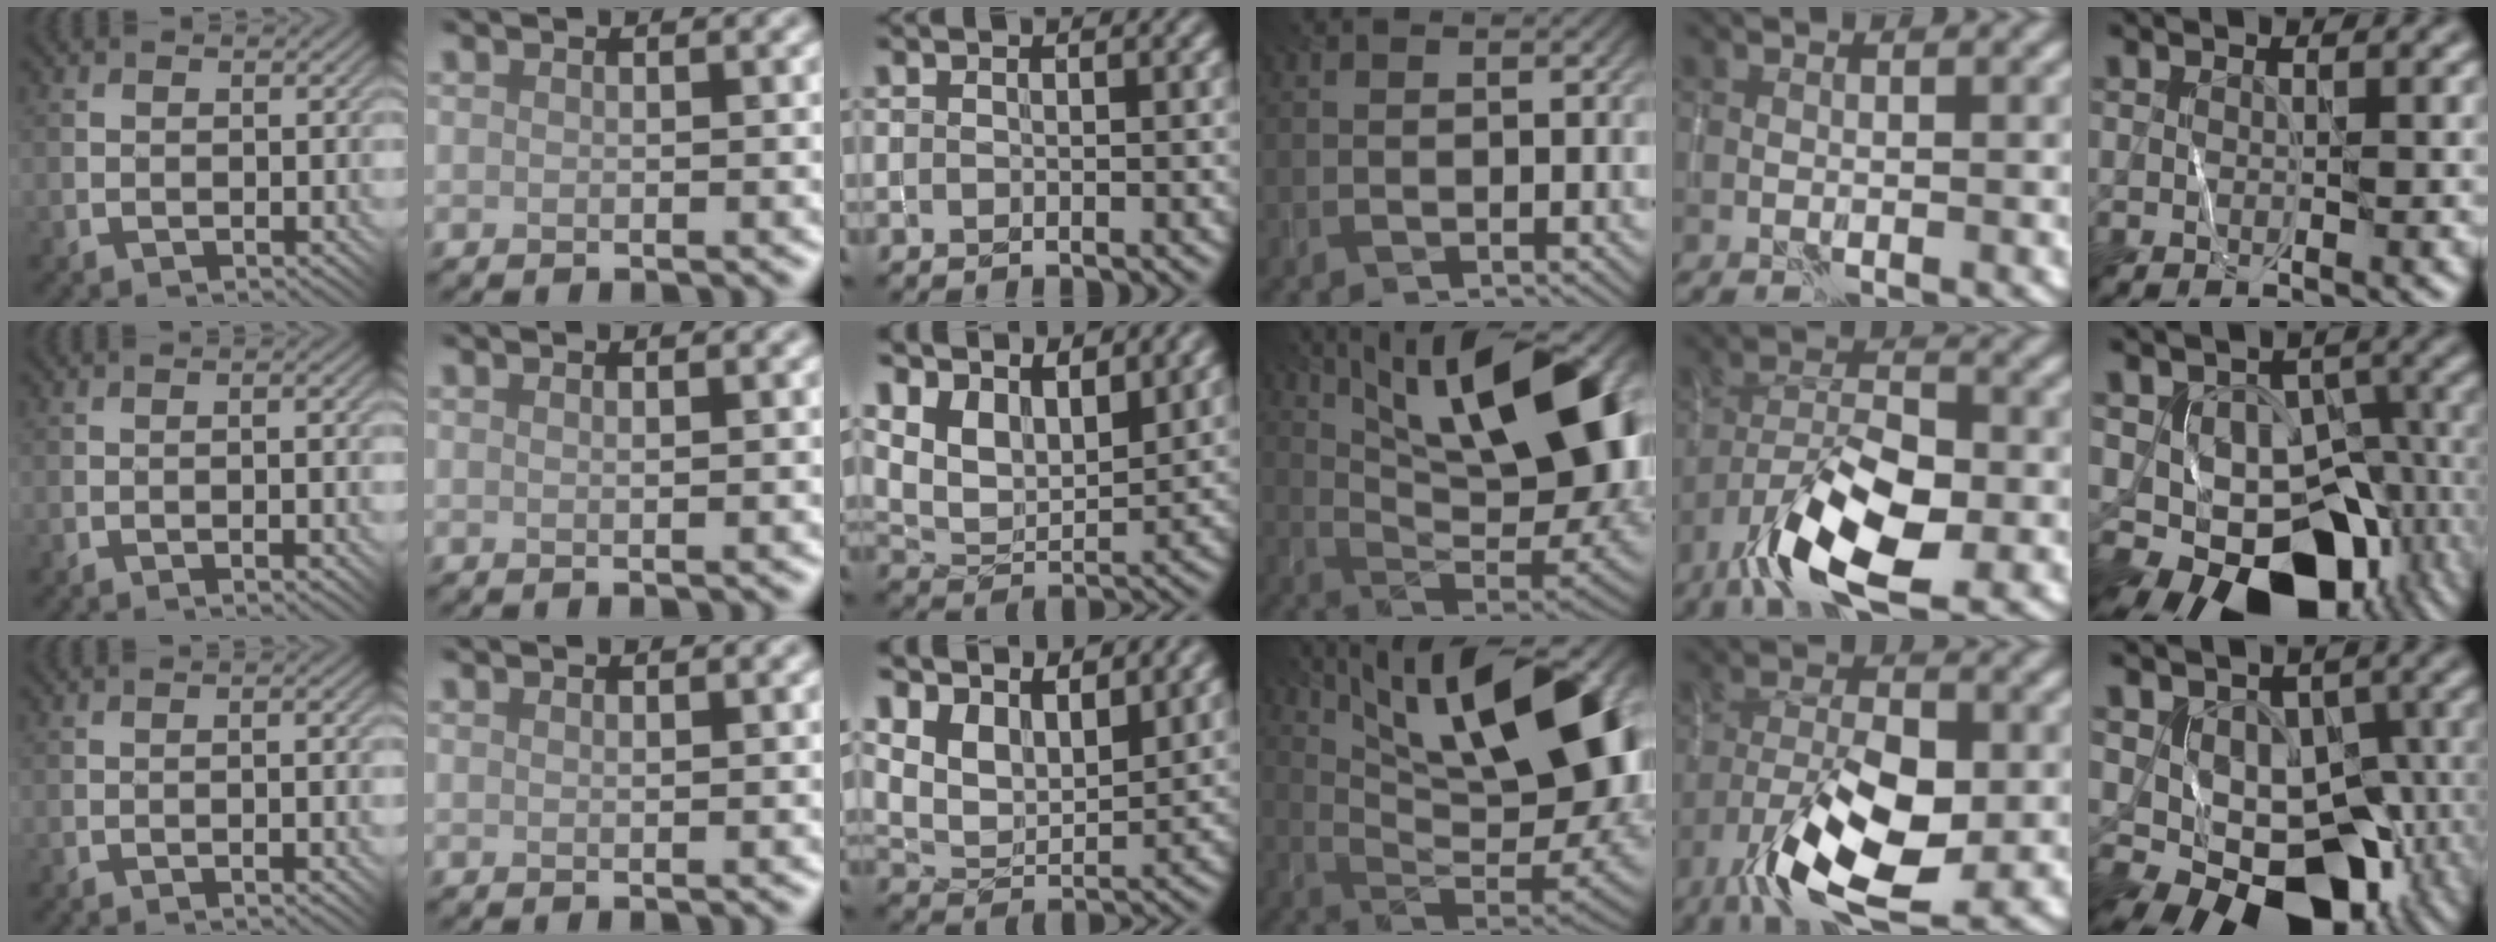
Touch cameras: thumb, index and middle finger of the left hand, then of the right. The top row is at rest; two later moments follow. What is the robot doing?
{"motion": "wrap", "object": "yarn"}